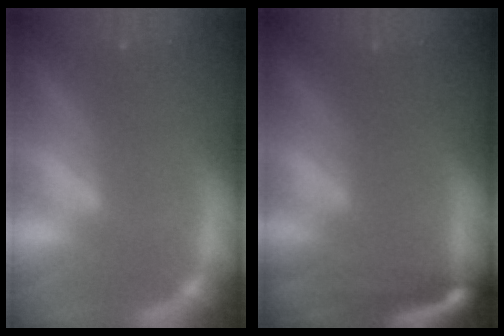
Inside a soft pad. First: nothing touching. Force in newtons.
{"total": 6.6}